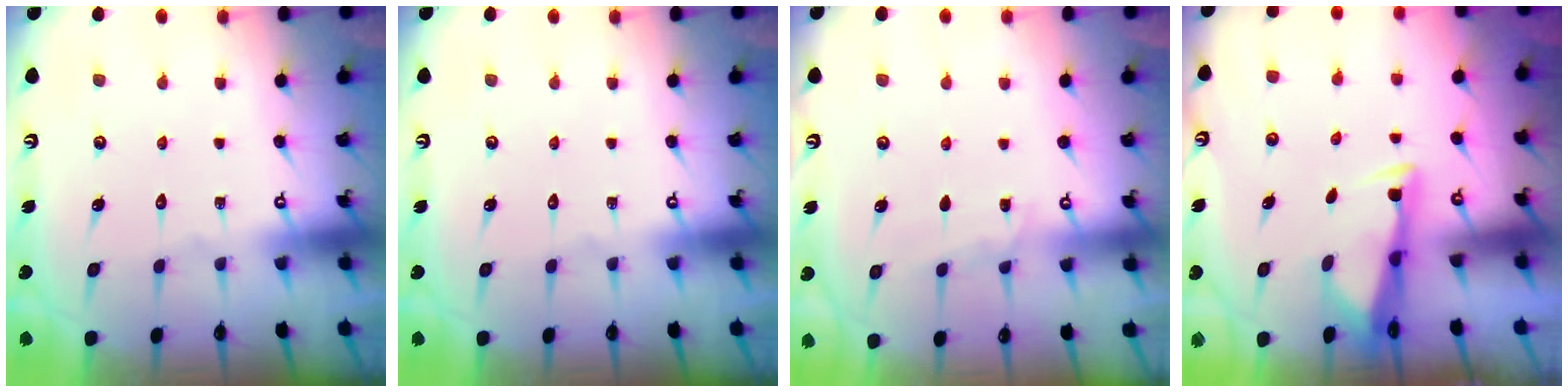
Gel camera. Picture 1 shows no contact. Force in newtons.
{"total": 0.0}
{"total": 4.1, "press": 4.1, "slide": 0.6}
{"total": 3.2, "press": 3.1, "slide": 0.8}